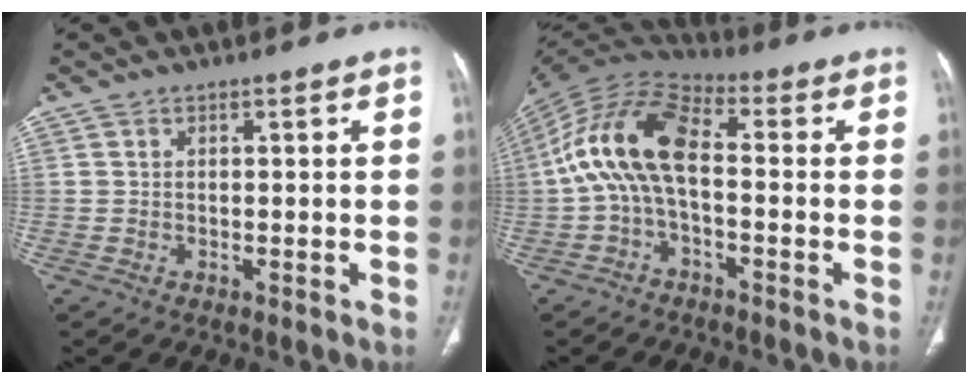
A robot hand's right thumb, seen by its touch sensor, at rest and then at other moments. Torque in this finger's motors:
{"motor_torque": [1.97, 2.76, 1.32, -1.04, 0.21]}